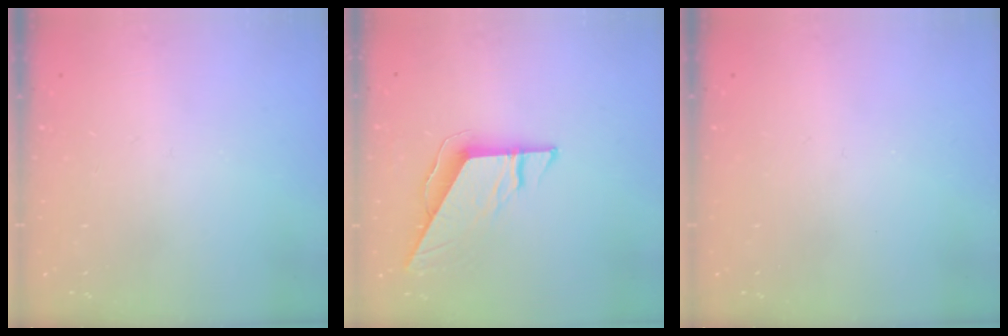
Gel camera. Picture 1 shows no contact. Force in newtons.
{"total": 9.0, "press": 9.0, "slide": 0.4}
{"total": 0.0}